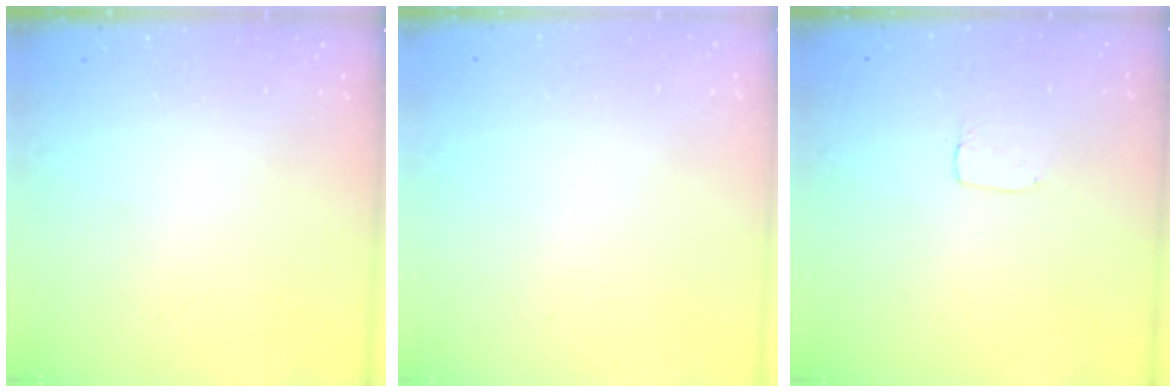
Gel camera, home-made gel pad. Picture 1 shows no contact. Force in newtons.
{"total": 0.0}
{"total": 2.0, "press": 2.0, "slide": 0.0}